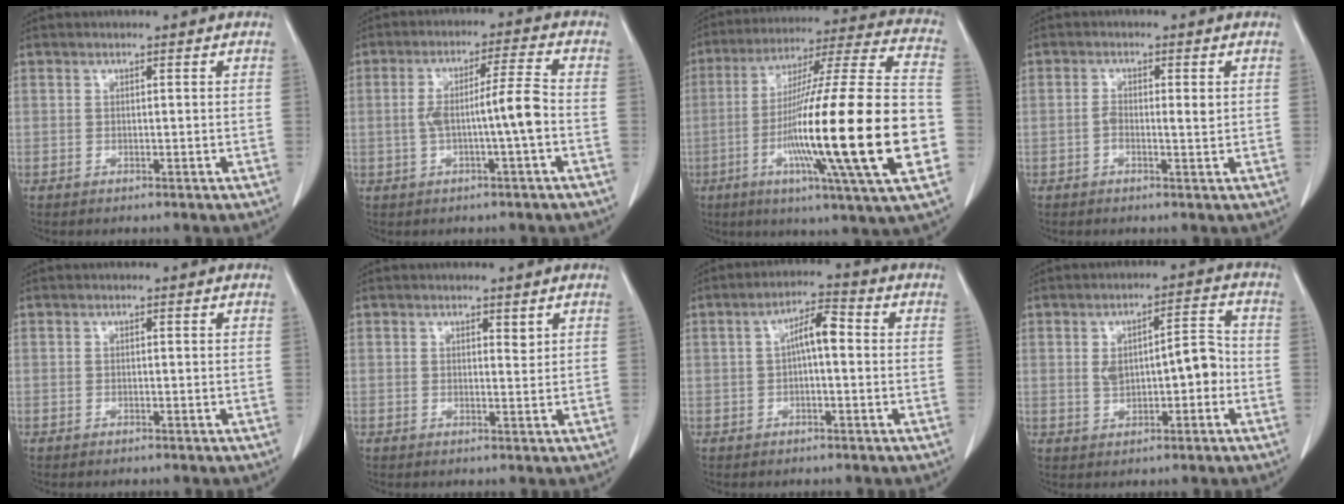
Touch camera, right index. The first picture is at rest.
{"total": 7.3, "force": [-1.4, -0.3, 7.2], "torque": [-0.132, 0.016, -0.021]}
{"total": 29.2, "force": [-6.6, 0.9, 28.5], "torque": [-0.447, -0.028, -0.124]}
{"total": 2.7, "force": [0.0, 0.9, 2.6], "torque": [-0.045, 0.005, -0.001]}
{"total": 0.0}
{"total": 1.0, "force": [0.7, 0.4, 0.6], "torque": [-0.008, -0.006, 0.011]}
{"total": 5.1, "force": [0.2, 1.4, 4.9], "torque": [-0.084, 0.021, 0.001]}
{"total": 7.3, "force": [-0.5, 2.9, 6.6], "torque": [-0.107, 0.028, 0.000]}